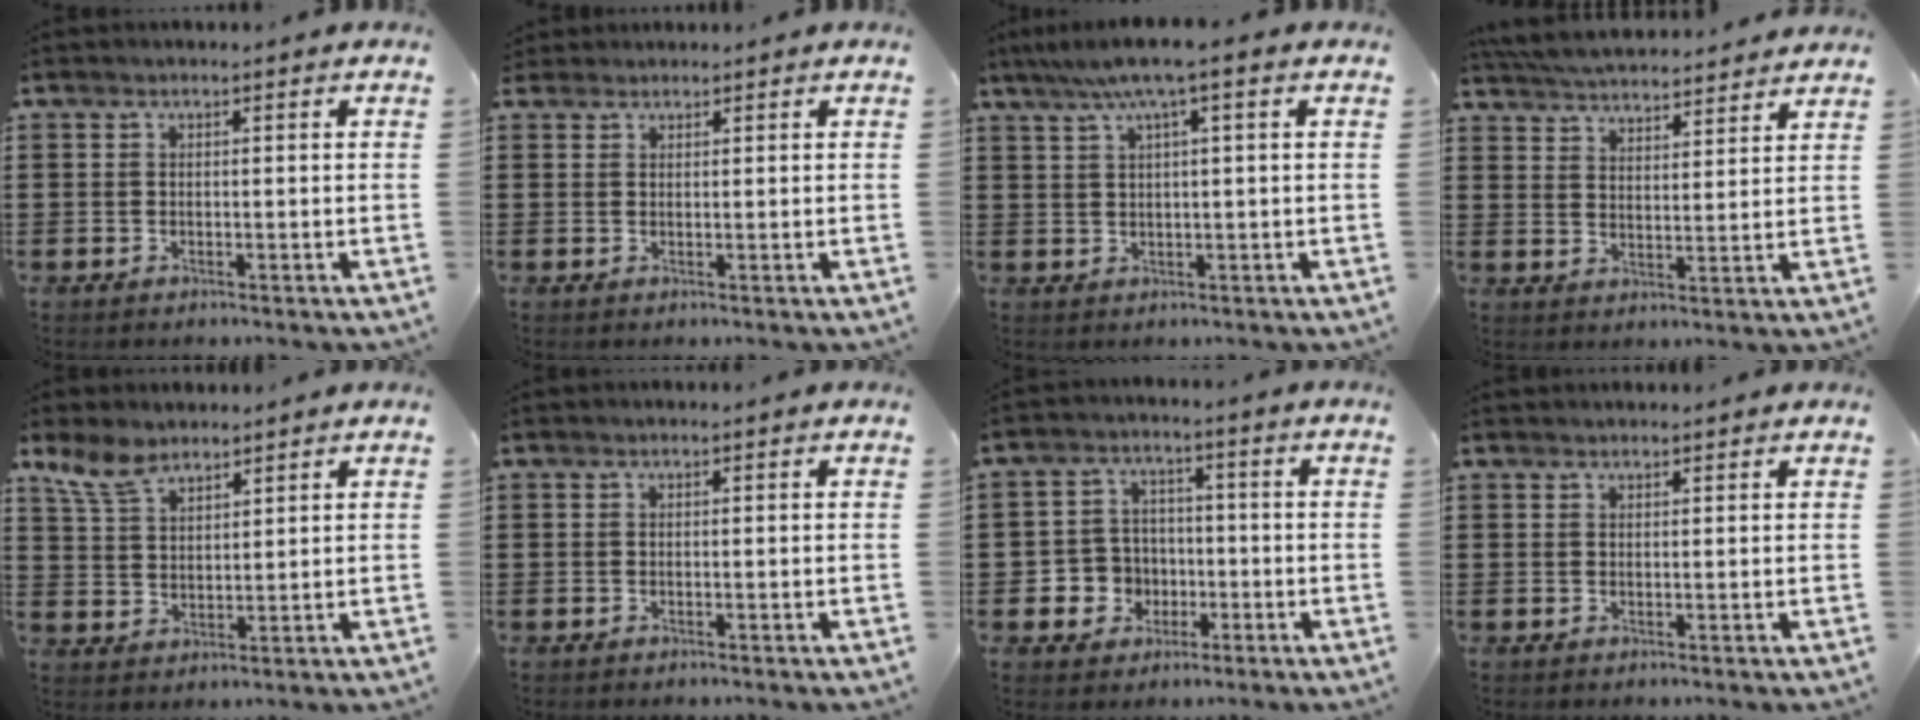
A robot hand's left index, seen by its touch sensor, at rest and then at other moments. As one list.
[{"total": 1.1, "force": [1.0, 0.5, 0.0], "torque": [-0.004, 0.002, 0.021]}, {"total": 4.7, "force": [2.1, -0.1, 4.3], "torque": [-0.084, 0.003, 0.034]}, {"total": 5.4, "force": [5.3, 0.1, 0.8], "torque": [-0.037, -0.030, 0.094]}, {"total": 6.2, "force": [4.9, 2.6, 2.9], "torque": [-0.074, -0.009, 0.092]}, {"total": 0.0}, {"total": 5.6, "force": [-1.5, 5.2, 1.2], "torque": [-0.046, 0.014, -0.028]}, {"total": 0.8, "force": [0.8, 0.0, 0.2], "torque": [-0.005, -0.001, 0.017]}]